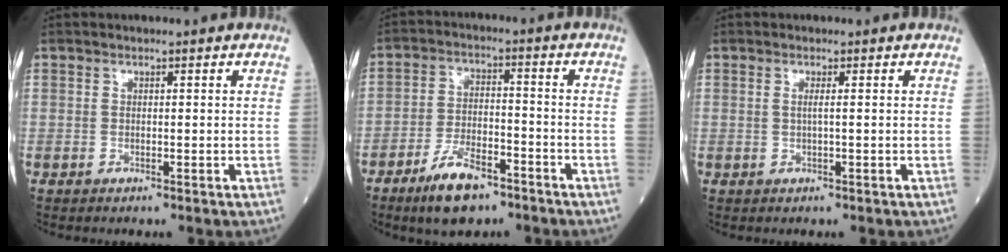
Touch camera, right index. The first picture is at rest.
{"total": 8.8, "force": [-6.0, 3.0, 5.6], "torque": [-0.111, -0.004, -0.108]}
{"total": 0.9, "force": [0.1, -0.1, 0.9], "torque": [-0.020, 0.001, -0.001]}